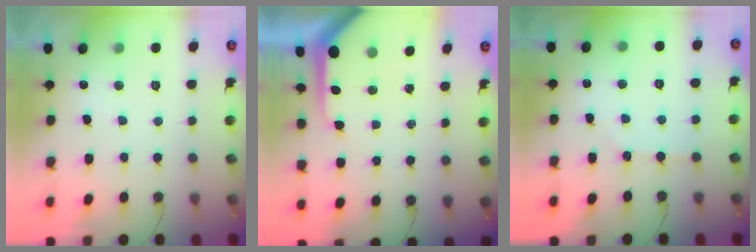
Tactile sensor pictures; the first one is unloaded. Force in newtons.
{"total": 7.5, "press": 7.4, "slide": 0.9}
{"total": 3.3, "press": 3.3, "slide": 0.5}